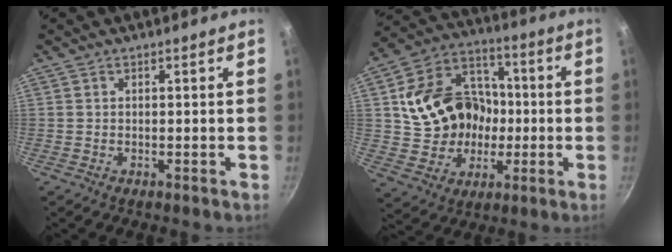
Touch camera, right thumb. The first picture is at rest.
{"total": 18.8, "force": [0.2, 15.7, 10.3], "torque": [-0.145, 0.044, 0.011]}